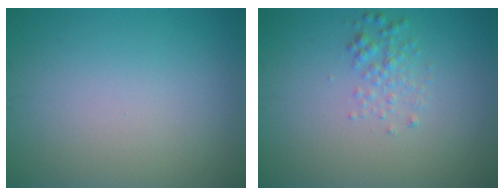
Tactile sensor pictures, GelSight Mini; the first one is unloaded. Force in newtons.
{"total": 1.6, "press": 1.6, "slide": 0.0}